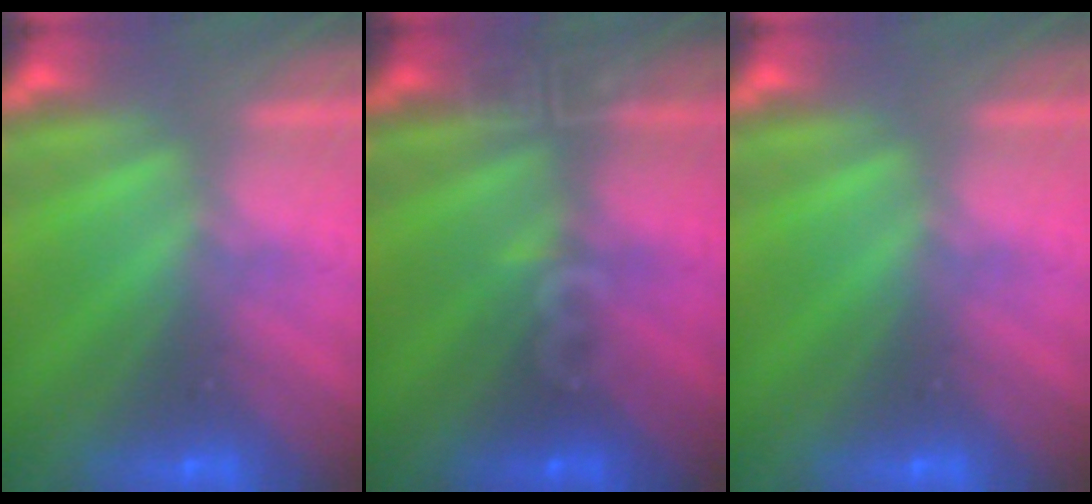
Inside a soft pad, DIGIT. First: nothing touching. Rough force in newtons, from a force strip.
{"total": 3.1}
{"total": 0.0}